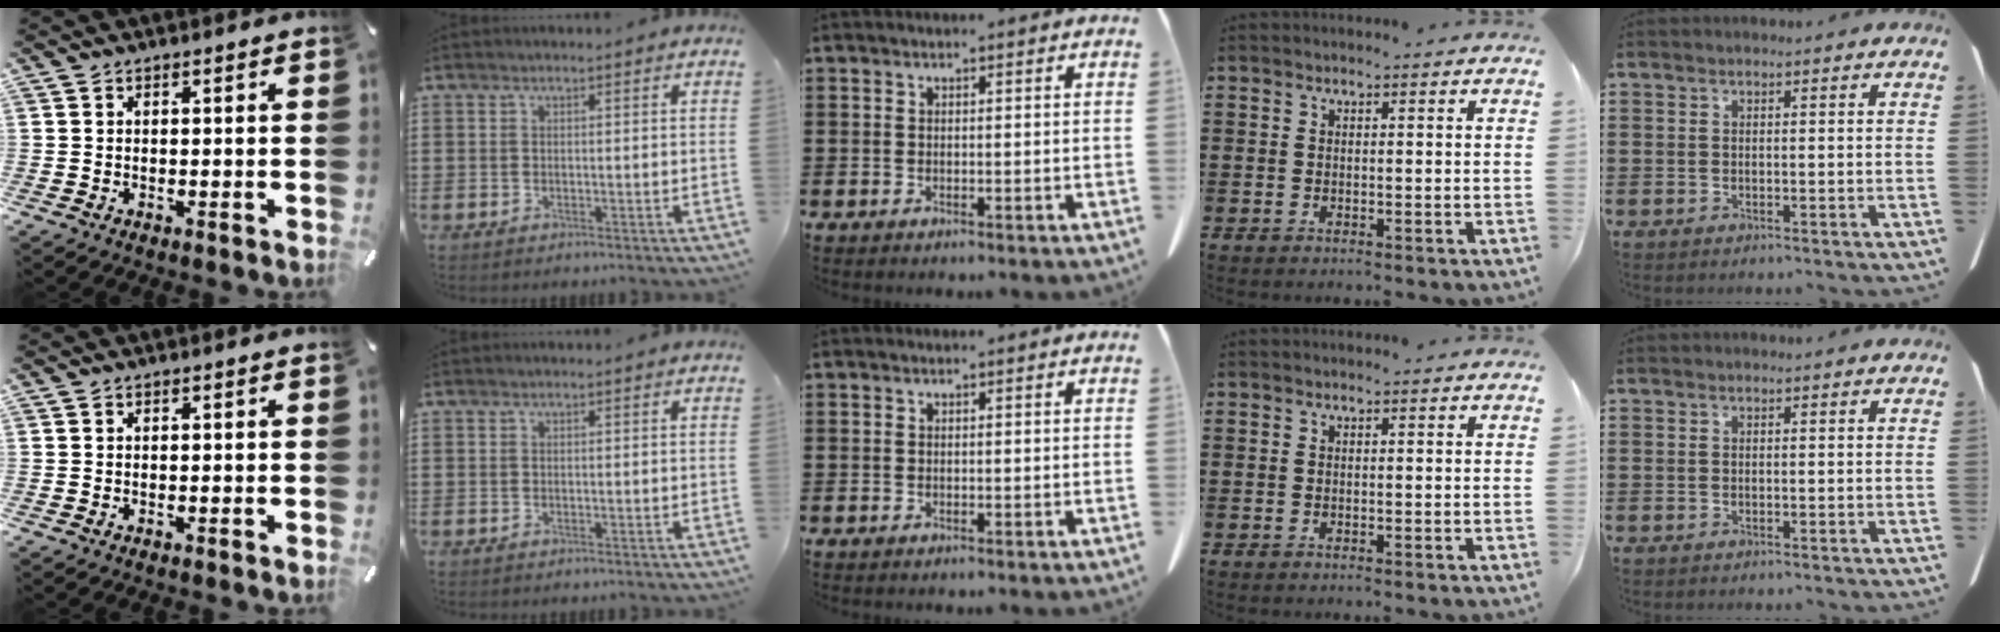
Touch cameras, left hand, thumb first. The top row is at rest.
{}